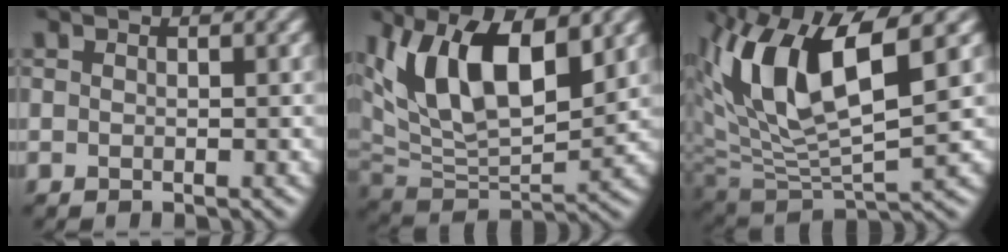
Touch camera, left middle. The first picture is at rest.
{"total": 10.8, "force": [4.7, 4.8, 8.4], "torque": [-0.143, 0.007, 0.081]}
{"total": 9.9, "force": [3.9, 3.7, 8.3], "torque": [-0.167, 0.004, 0.071]}